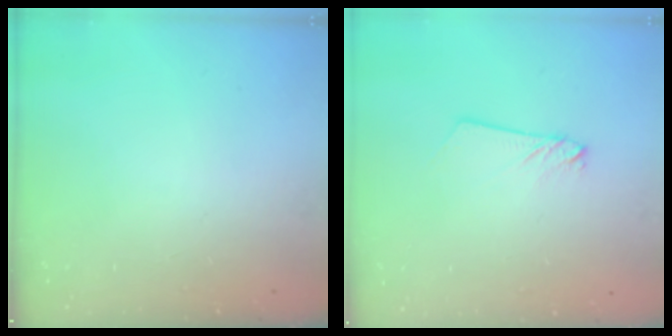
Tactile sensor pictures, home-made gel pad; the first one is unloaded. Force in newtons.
{"total": 2.2, "press": 2.2, "slide": 0.1}